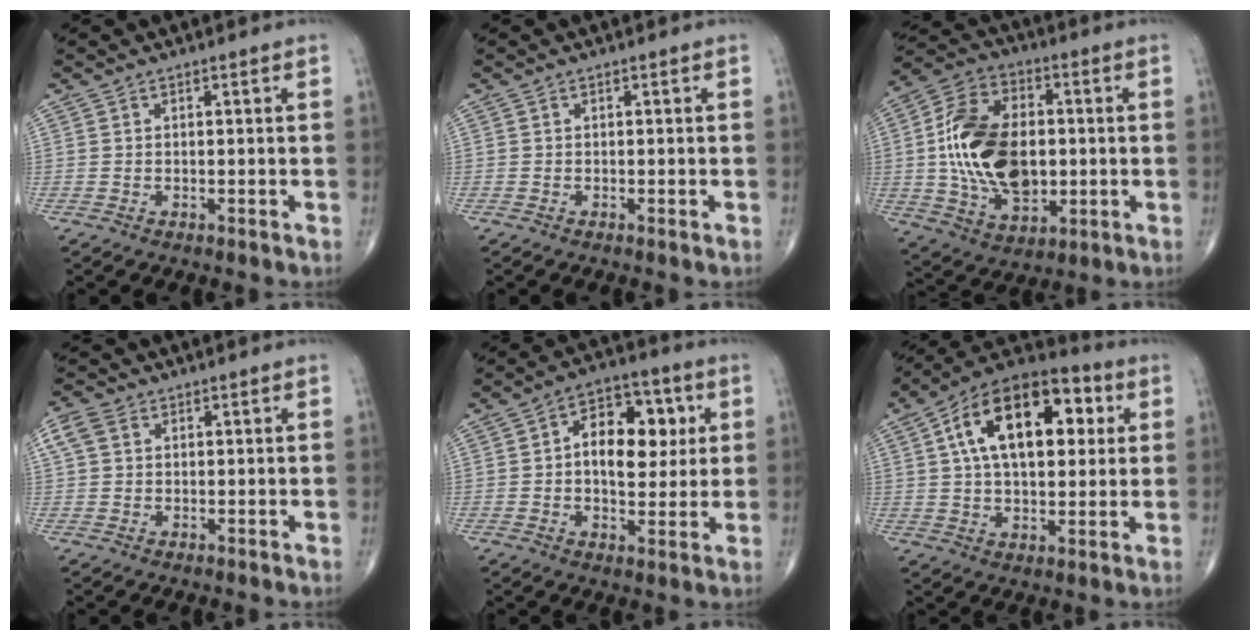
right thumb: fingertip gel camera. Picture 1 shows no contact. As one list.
[{"total": 0.0}, {"total": 19.9, "force": [0.2, 12.7, 15.4], "torque": [-0.264, 0.007, 0.009]}, {"total": 4.2, "force": [1.5, 3.2, 2.4], "torque": [-0.058, 0.015, 0.029]}, {"total": 13.1, "force": [2.1, 8.1, 10.1], "torque": [-0.112, 0.012, 0.025]}, {"total": 21.4, "force": [5.7, 11.7, 17.0], "torque": [-0.247, 0.018, 0.080]}]